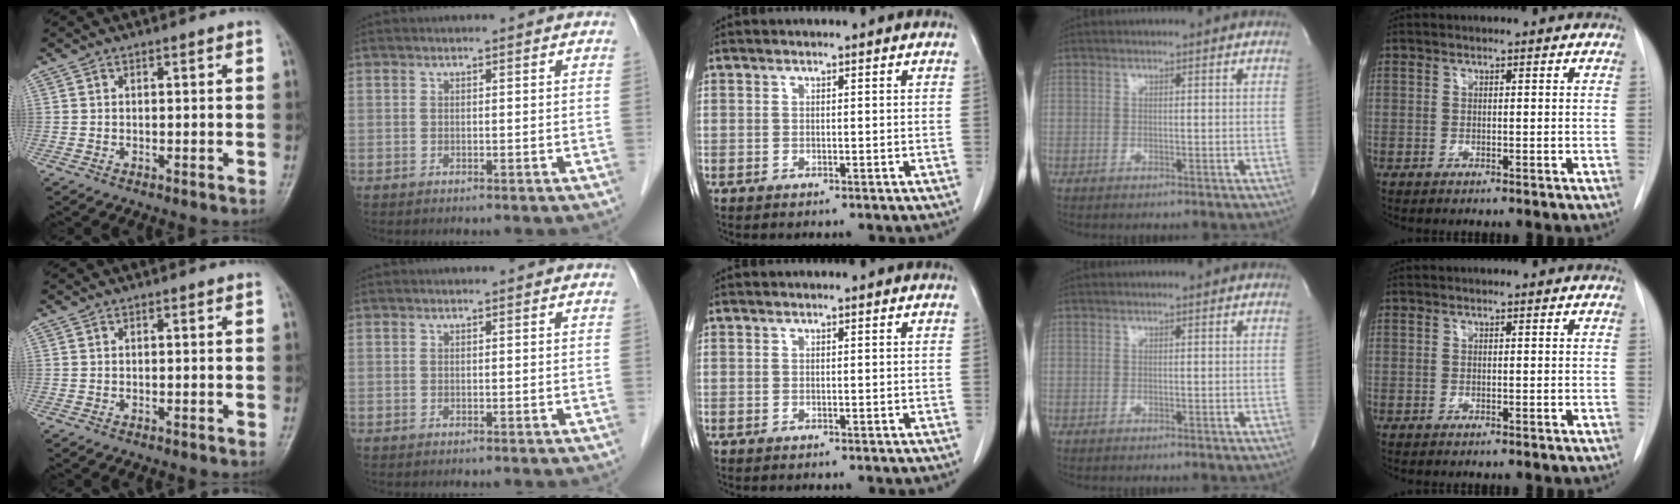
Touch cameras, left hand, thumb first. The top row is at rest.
{}